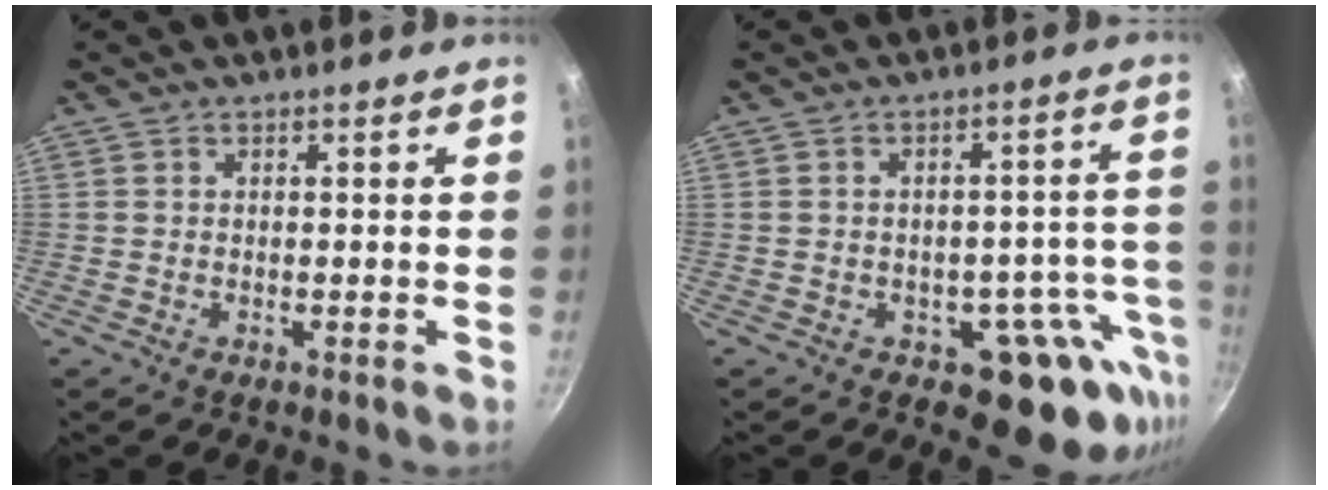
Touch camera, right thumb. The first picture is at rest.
{"total": 11.6, "force": [-5.3, 7.2, 7.4], "torque": [-0.024, 0.040, -0.056]}